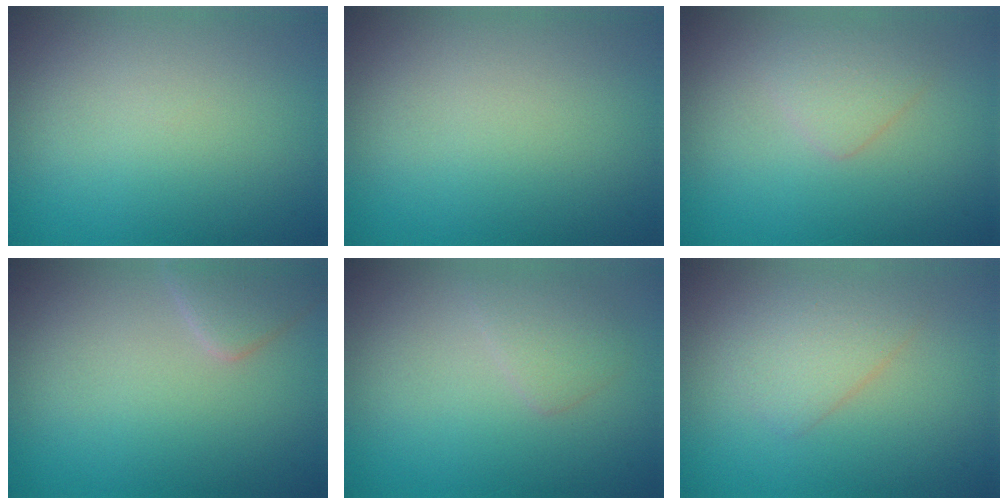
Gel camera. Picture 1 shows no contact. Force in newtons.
{"total": 0.0}
{"total": 1.8, "press": 1.8, "slide": 0.0}
{"total": 2.2, "press": 2.2, "slide": 0.1}
{"total": 1.6, "press": 1.6, "slide": 0.1}
{"total": 2.2, "press": 2.2, "slide": 0.1}